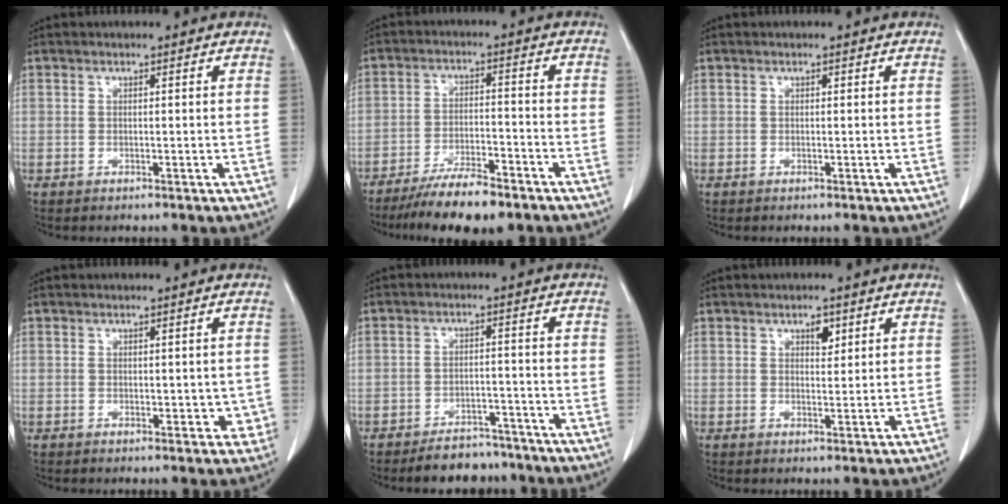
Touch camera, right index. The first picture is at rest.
{"total": 9.6, "force": [-7.7, 1.8, 5.5], "torque": [-0.090, -0.019, -0.130]}
{"total": 0.0}
{"total": 2.6, "force": [-0.2, 1.9, 1.8], "torque": [-0.005, 0.003, 0.000]}
{"total": 6.7, "force": [-5.8, 2.9, 1.5], "torque": [-0.017, 0.003, -0.089]}
{"total": 2.2, "force": [1.2, 1.0, 1.5], "torque": [-0.020, -0.004, 0.020]}